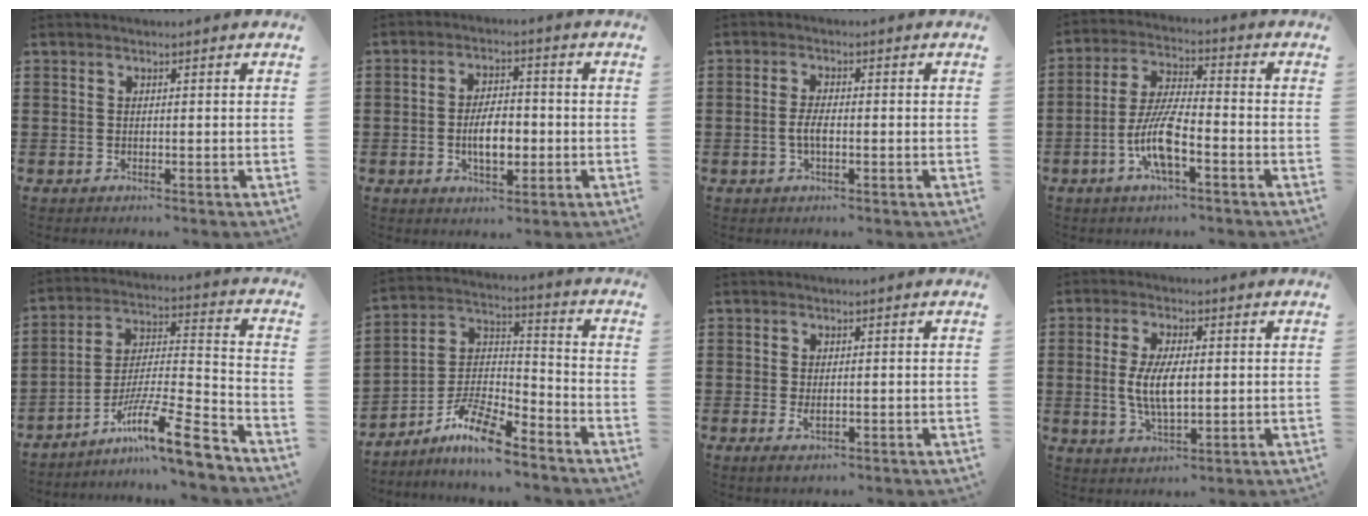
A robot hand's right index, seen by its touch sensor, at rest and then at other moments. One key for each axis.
{"total": 5.7, "fx": -1.1, "fy": 2.8, "fz": 4.9, "tx": -0.078, "ty": 0.000, "tz": -0.025}
{"total": 2.8, "fx": -0.6, "fy": 0.9, "fz": 2.5, "tx": -0.063, "ty": -0.006, "tz": -0.016}
{"total": 9.1, "fx": -3.6, "fy": 2.4, "fz": 8.0, "tx": -0.184, "ty": -0.012, "tz": -0.074}
{"total": 13.0, "fx": -9.7, "fy": 1.4, "fz": 8.5, "tx": -0.142, "ty": 0.018, "tz": -0.181}
{"total": 9.4, "fx": -7.7, "fy": 2.3, "fz": 5.0, "tx": -0.114, "ty": 0.015, "tz": -0.152}
{"total": 1.7, "fx": -0.3, "fy": 0.6, "fz": 1.5, "tx": -0.030, "ty": -0.002, "tz": -0.005}
{"total": 7.0, "fx": 0.0, "fy": 2.9, "fz": 6.4, "tx": -0.140, "ty": -0.002, "tz": -0.007}